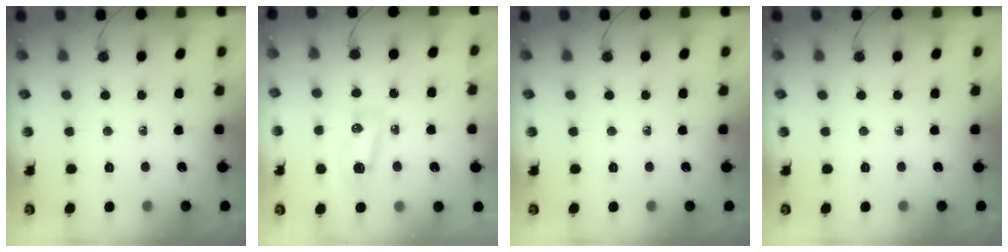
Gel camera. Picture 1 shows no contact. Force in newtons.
{"total": 7.8, "press": 7.6, "slide": 1.6}
{"total": 0.0}
{"total": 0.0}